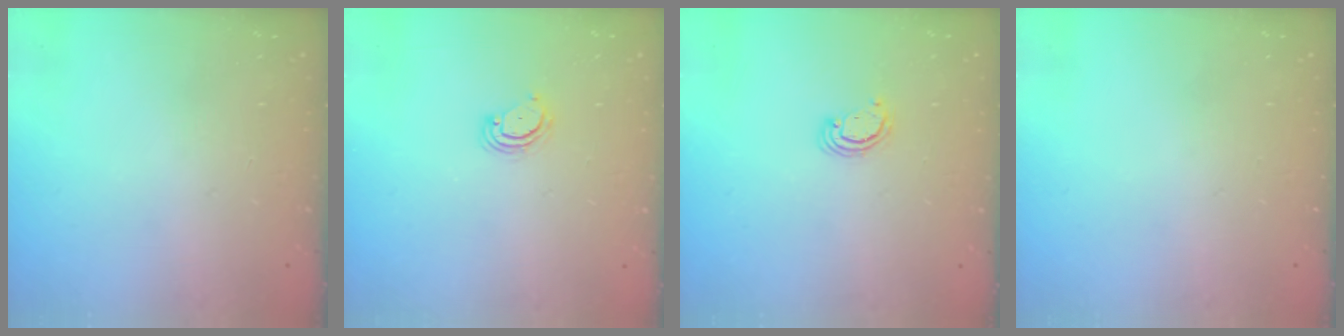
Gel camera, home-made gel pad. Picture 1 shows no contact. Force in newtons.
{"total": 4.2, "press": 4.1, "slide": 0.3}
{"total": 2.6, "press": 2.5, "slide": 0.2}
{"total": 0.0}